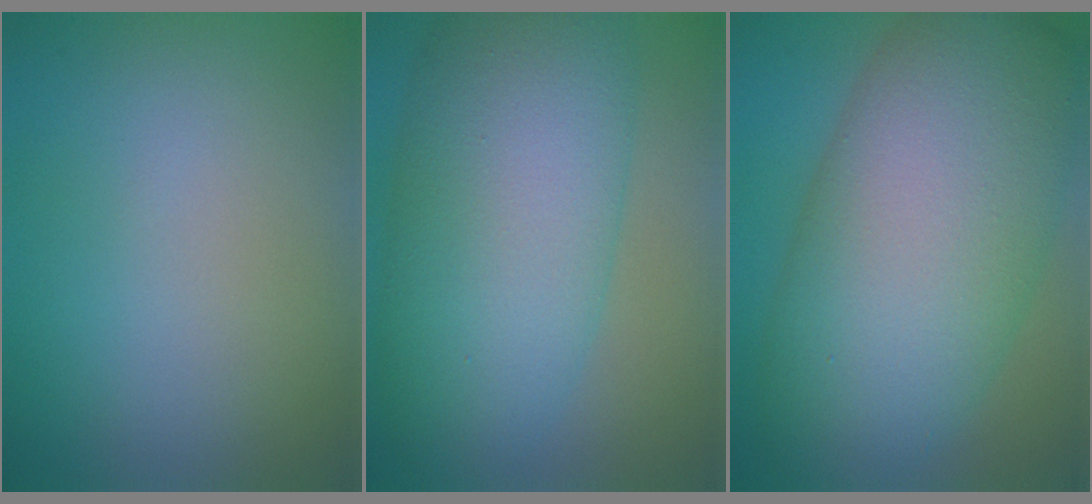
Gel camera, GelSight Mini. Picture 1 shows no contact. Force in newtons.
{"total": 11.8, "press": 11.8, "slide": 0.2}
{"total": 14.3, "press": 14.3, "slide": 0.6}